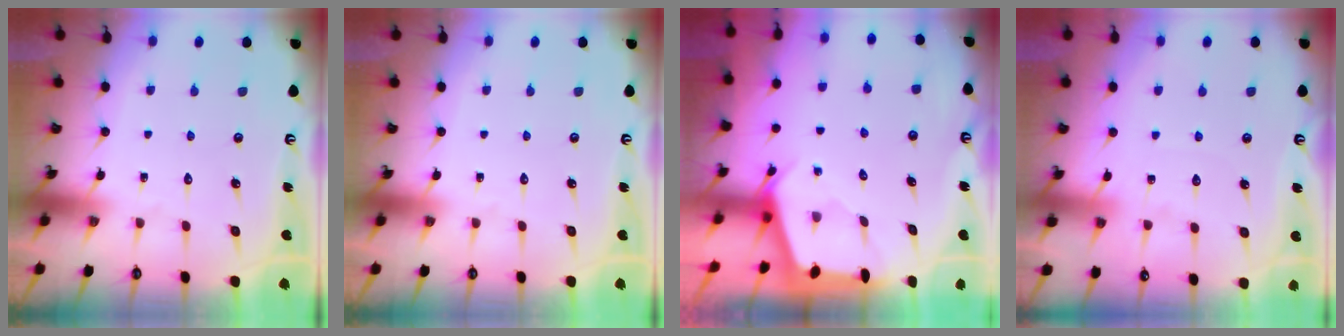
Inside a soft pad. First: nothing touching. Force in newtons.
{"total": 0.0}
{"total": 2.5, "press": 2.5, "slide": 0.2}
{"total": 3.0, "press": 3.0, "slide": 0.5}